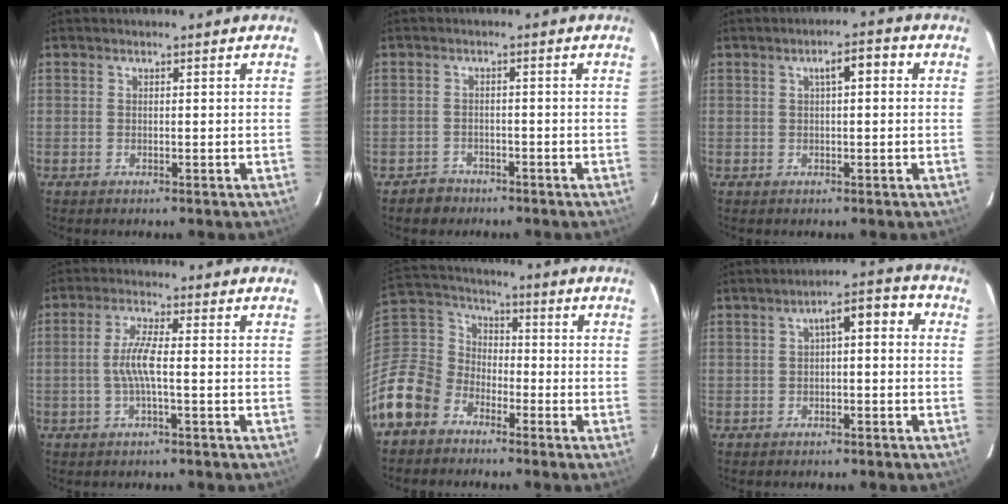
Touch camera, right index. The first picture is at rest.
{"total": 3.3, "force": [-2.3, 2.4, -0.3], "torque": [0.003, 0.017, -0.033]}
{"total": 3.9, "force": [0.8, 1.2, 3.6], "torque": [-0.057, 0.017, 0.014]}
{"total": 5.0, "force": [-0.9, 0.3, 4.9], "torque": [-0.100, 0.002, -0.017]}
{"total": 14.0, "force": [-8.6, 10.2, 4.4], "torque": [-0.137, 0.033, -0.174]}
{"total": 5.5, "force": [-0.3, 2.1, 5.1], "torque": [-0.076, 0.033, 0.005]}